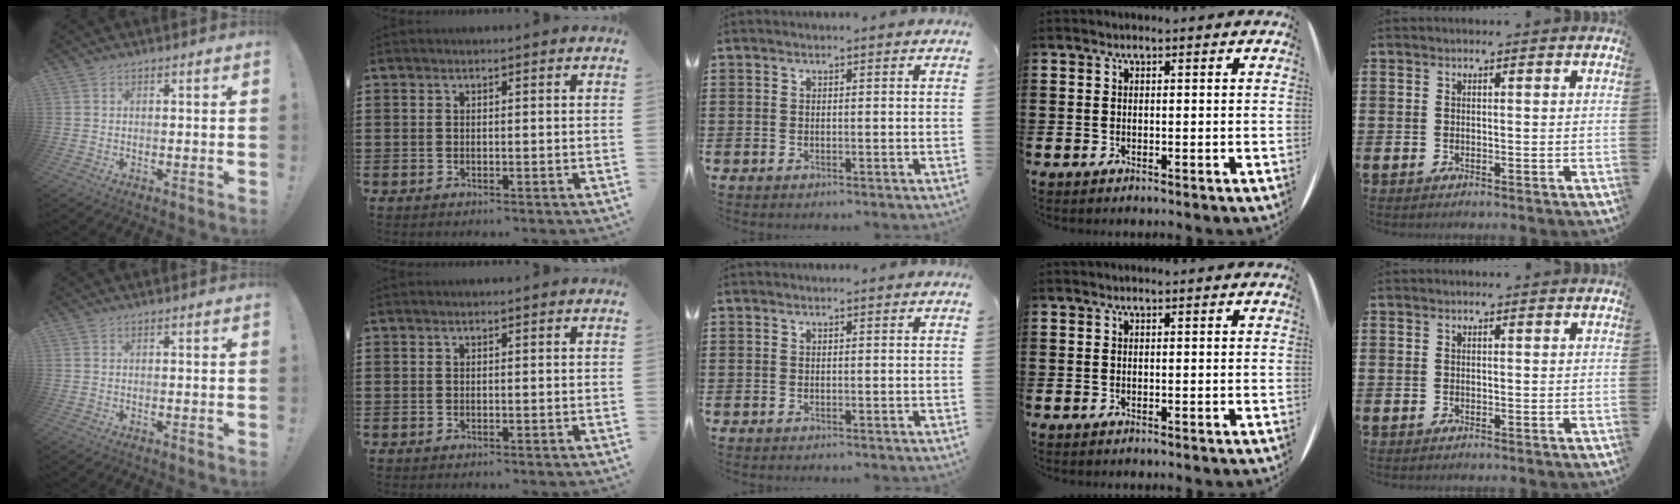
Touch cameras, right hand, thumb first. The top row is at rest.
{}